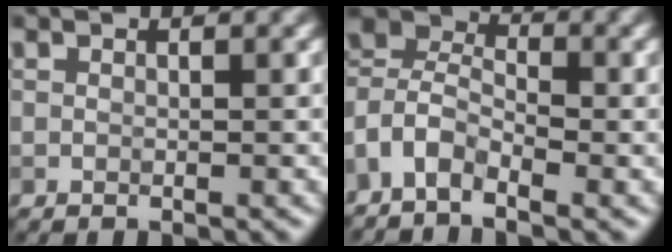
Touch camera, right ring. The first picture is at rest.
{"total": 4.6, "force": [-2.2, 2.7, 3.0], "torque": [-0.061, 0.002, -0.060]}